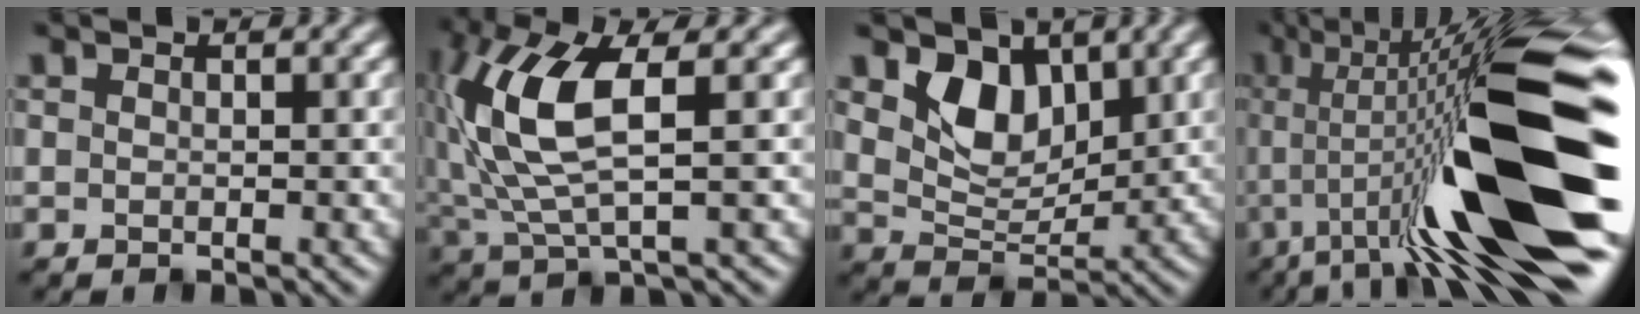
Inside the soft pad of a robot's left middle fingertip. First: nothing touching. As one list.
[{"total": 8.1, "force": [1.4, 3.1, 7.3], "torque": [-0.174, 0.005, 0.026]}, {"total": 4.6, "force": [2.3, 2.9, 2.6], "torque": [-0.060, -0.012, 0.036]}, {"total": 16.7, "force": [-2.4, 3.3, 16.2], "torque": [-0.232, 0.025, -0.044]}]